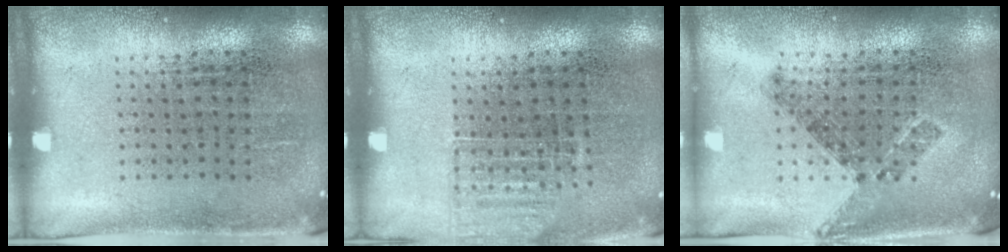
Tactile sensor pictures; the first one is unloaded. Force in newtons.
{"total": 0.9, "press": 0.9, "slide": 0.1}
{"total": 0.7, "press": 0.7, "slide": 0.3}